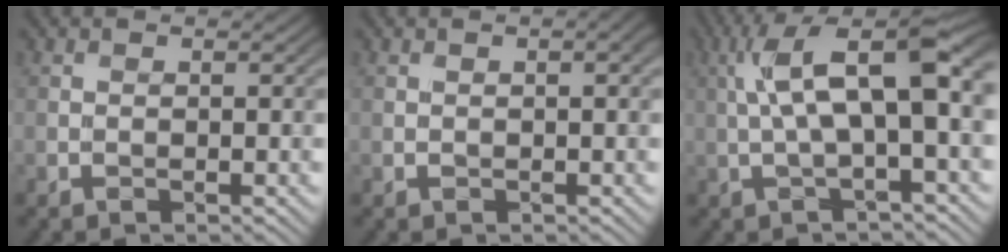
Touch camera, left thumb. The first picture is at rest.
{"total": 2.1, "force": [0.4, 0.7, 1.9], "torque": [-0.029, 0.004, 0.008]}
{"total": 10.5, "force": [1.7, 3.1, 9.9], "torque": [-0.187, 0.017, 0.025]}